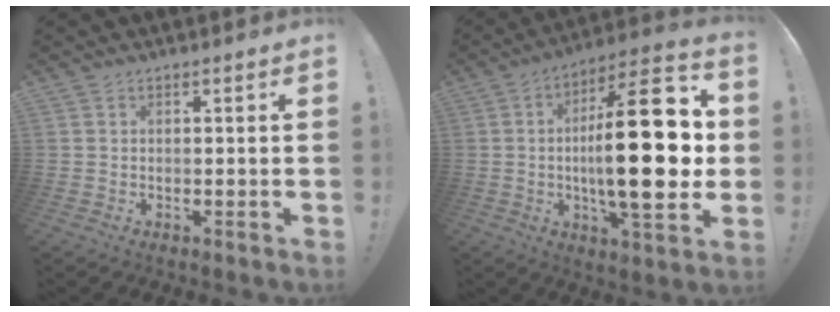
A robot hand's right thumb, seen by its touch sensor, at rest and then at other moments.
{"total": 27.4, "force": [-0.2, 8.9, 25.9], "torque": [-0.418, -0.006, -0.011]}